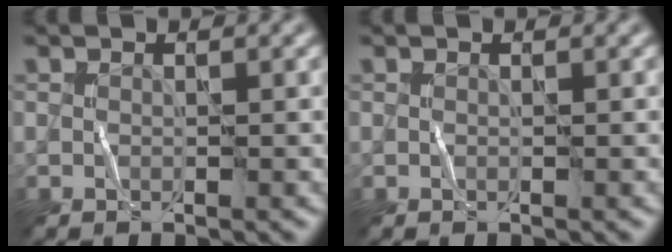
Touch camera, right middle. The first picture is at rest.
{"total": 0.0}